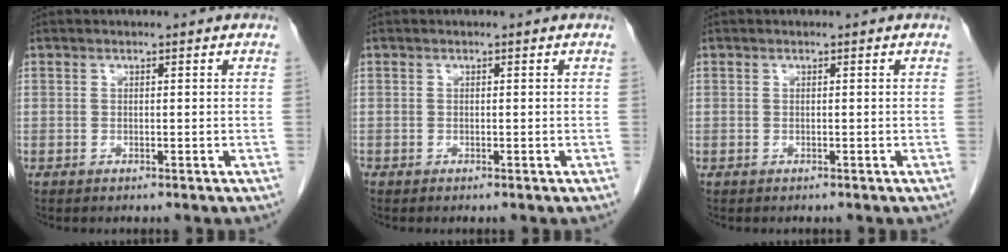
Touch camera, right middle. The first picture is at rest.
{"total": 0.0}
{"total": 0.0}